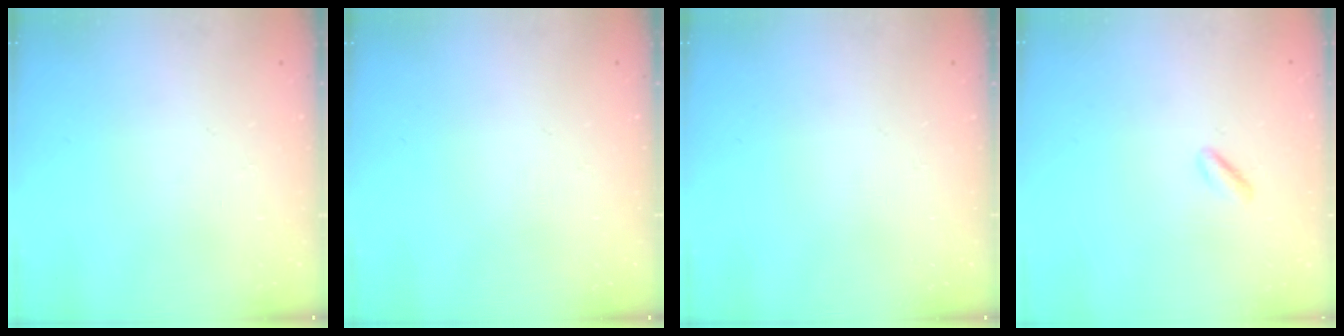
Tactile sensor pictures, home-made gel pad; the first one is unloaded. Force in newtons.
{"total": 0.0}
{"total": 0.0}
{"total": 1.4, "press": 1.2, "slide": 0.8}